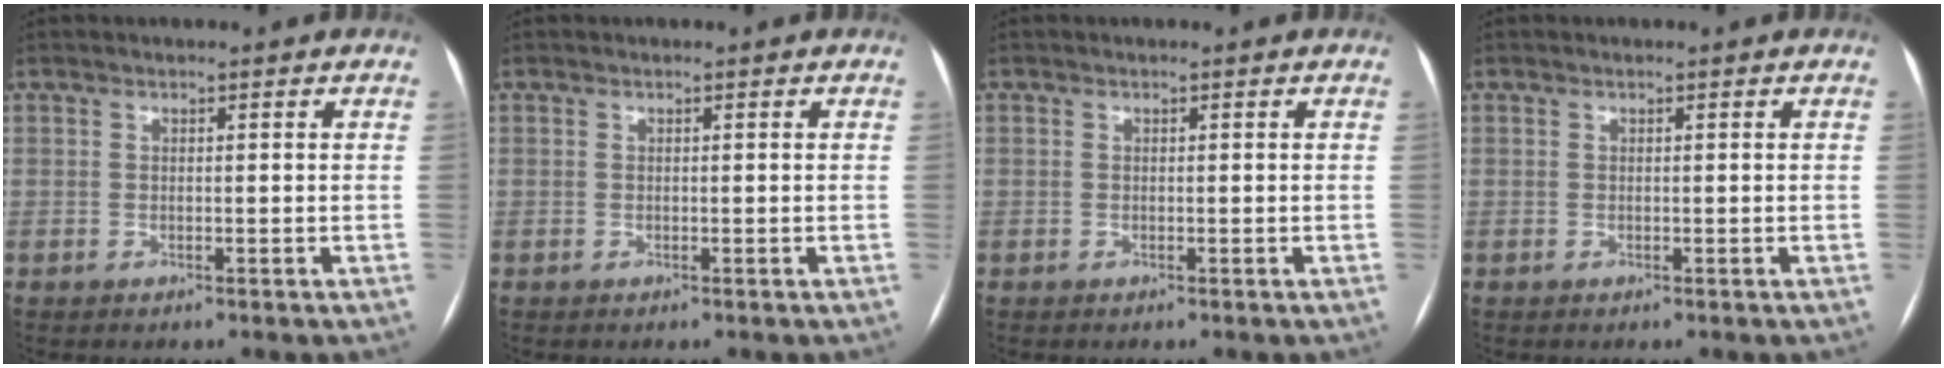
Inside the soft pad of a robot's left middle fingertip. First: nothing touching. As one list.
[{"total": 0.0}, {"total": 0.0}, {"total": 0.0}]